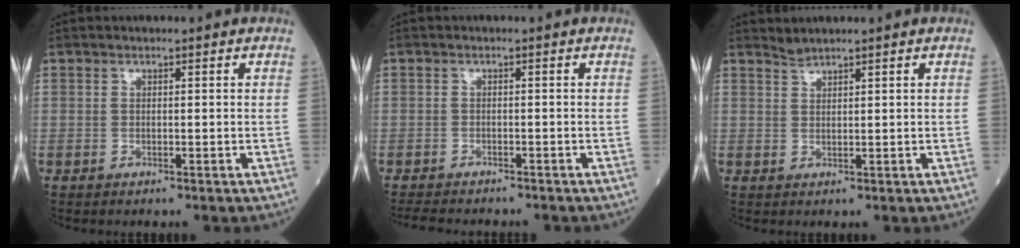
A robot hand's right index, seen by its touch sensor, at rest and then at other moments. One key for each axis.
{"total": 5.5, "fx": -4.9, "fy": 1.7, "fz": 1.7, "tx": -0.026, "ty": -0.009, "tz": -0.076}
{"total": 1.4, "fx": 1.3, "fy": -0.3, "fz": 0.0, "tx": -0.002, "ty": 0.000, "tz": 0.029}